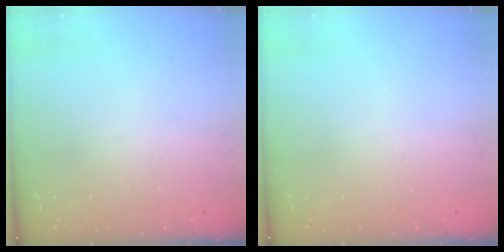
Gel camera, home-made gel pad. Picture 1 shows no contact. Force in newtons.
{"total": 0.0}